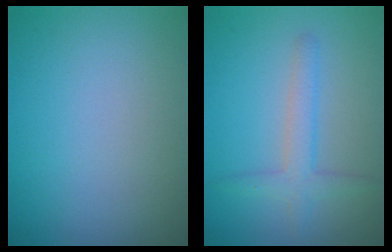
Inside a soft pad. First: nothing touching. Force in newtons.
{"total": 2.4, "press": 2.4, "slide": 0.1}